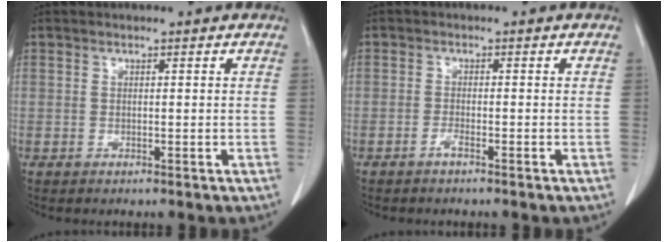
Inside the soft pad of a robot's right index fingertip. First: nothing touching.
{"total": 1.1, "force": [-0.9, 0.0, 0.6], "torque": [-0.015, 0.001, -0.018]}